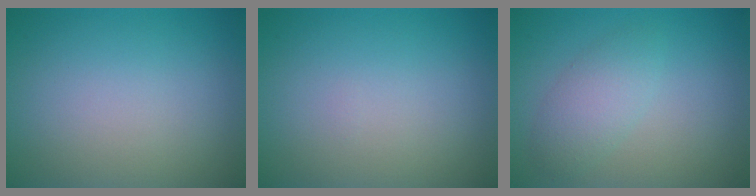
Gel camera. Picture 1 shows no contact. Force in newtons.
{"total": 0.0}
{"total": 2.7, "press": 2.6, "slide": 0.1}